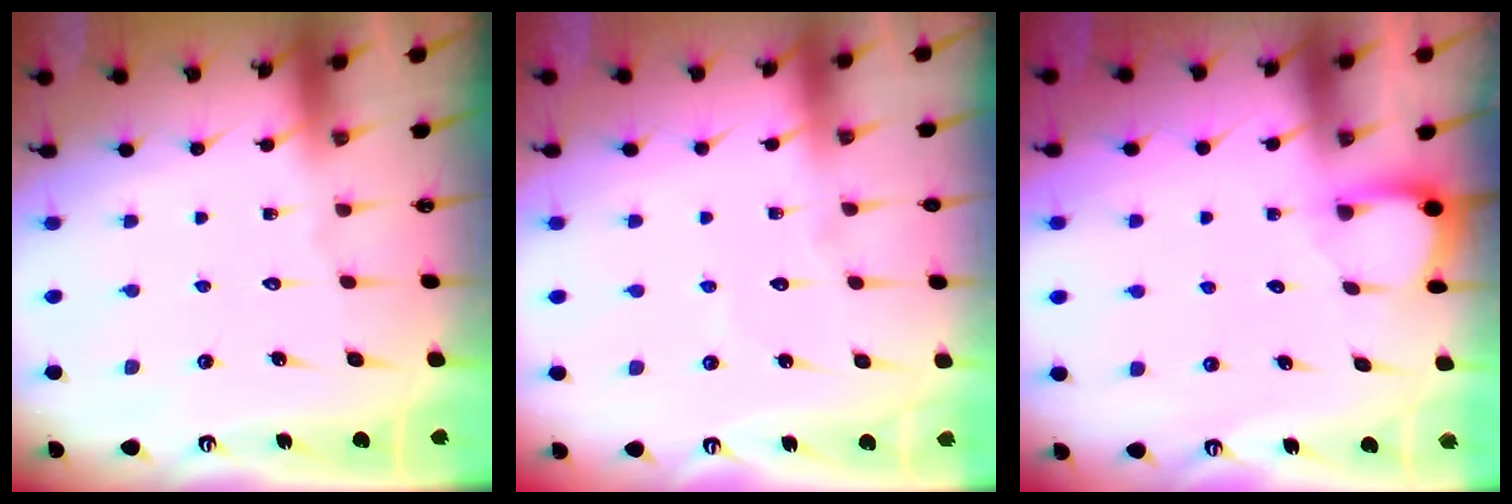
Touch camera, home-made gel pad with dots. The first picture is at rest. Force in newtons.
{"total": 2.5, "press": 2.5, "slide": 0.2}
{"total": 2.4, "press": 2.4, "slide": 0.3}